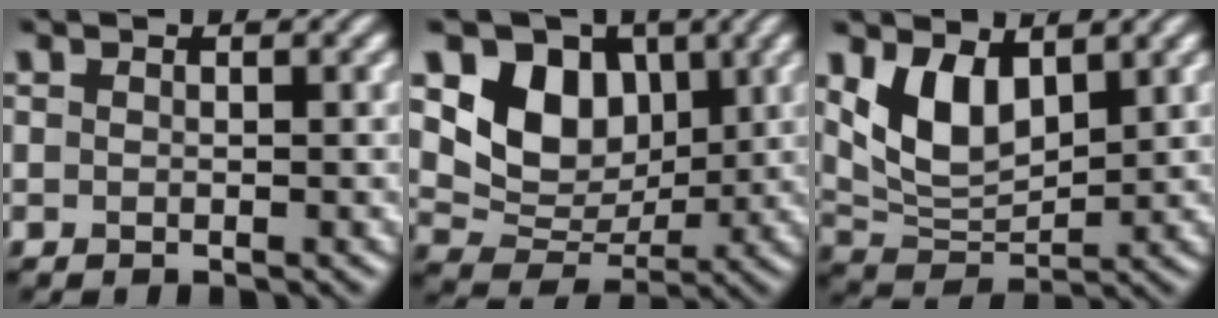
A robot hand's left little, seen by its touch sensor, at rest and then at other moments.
{"total": 6.9, "force": [2.3, 5.3, 3.8], "torque": [-0.062, -0.009, 0.034]}
{"total": 5.4, "force": [2.5, 2.9, 3.8], "torque": [-0.079, -0.012, 0.052]}